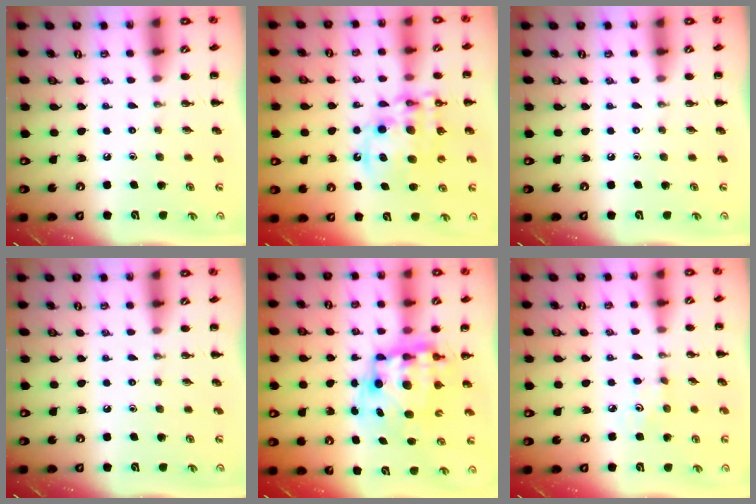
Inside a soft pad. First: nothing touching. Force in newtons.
{"total": 14.7, "press": 14.3, "slide": 3.4}
{"total": 0.0}
{"total": 0.0}
{"total": 11.4, "press": 11.0, "slide": 2.9}
{"total": 3.5, "press": 3.4, "slide": 1.0}